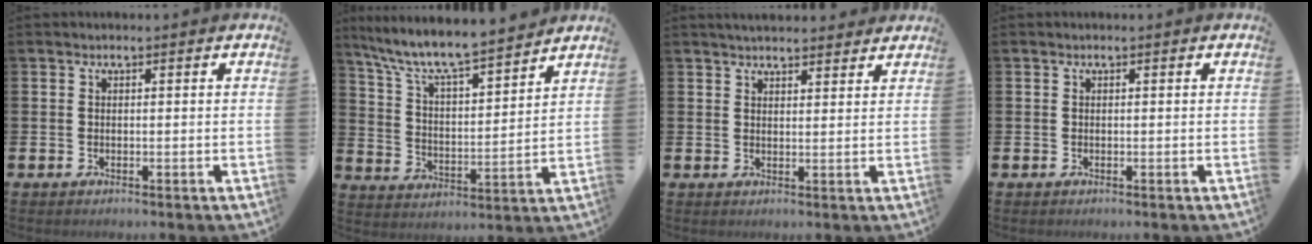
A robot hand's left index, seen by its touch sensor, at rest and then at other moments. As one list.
[{"total": 8.6, "force": [8.1, 0.9, 3.0], "torque": [-0.097, -0.059, 0.139]}, {"total": 3.4, "force": [3.3, 0.6, 0.3], "torque": [-0.004, -0.016, 0.060]}, {"total": 0.0}]